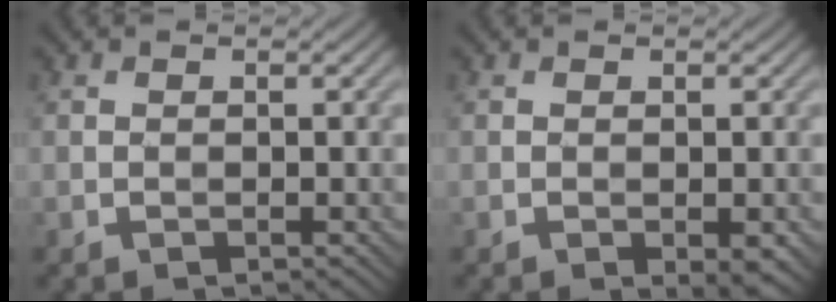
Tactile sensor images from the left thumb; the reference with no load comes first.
{"total": 1.3, "force": [-0.4, 0.5, 1.1], "torque": [-0.018, -0.004, -0.006]}